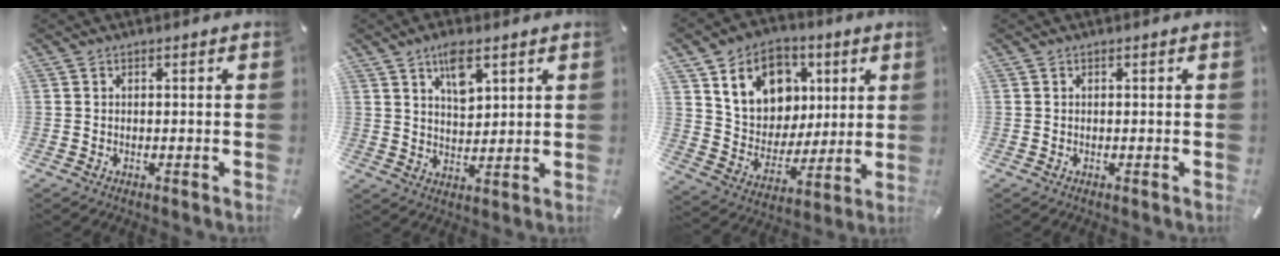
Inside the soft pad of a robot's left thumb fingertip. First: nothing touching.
{"total": 7.3, "force": [4.4, 3.6, 4.6], "torque": [-0.070, -0.017, 0.074]}
{"total": 16.4, "force": [6.7, 13.2, 7.0], "torque": [-0.115, -0.018, 0.133]}
{"total": 0.0}